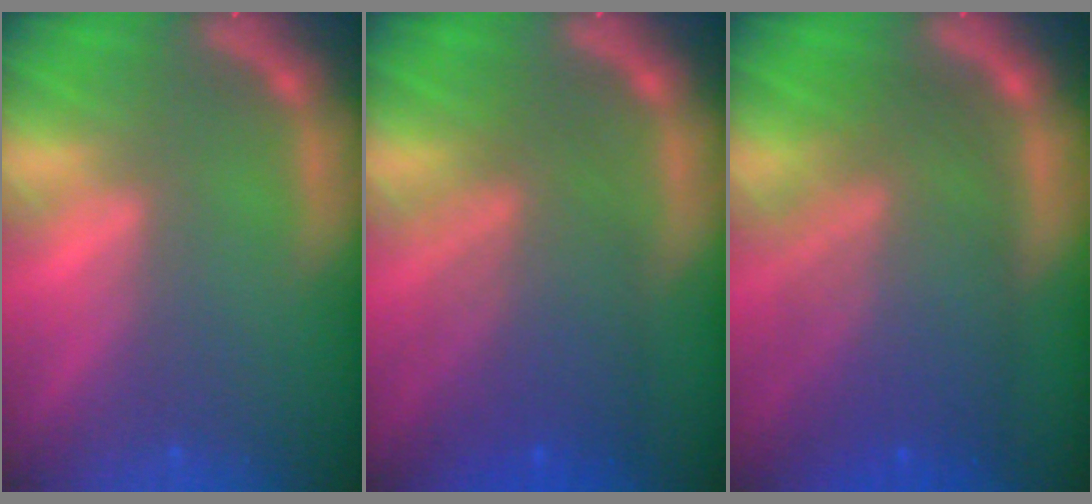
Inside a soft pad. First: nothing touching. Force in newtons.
{"total": 7.1}
{"total": 9.5}